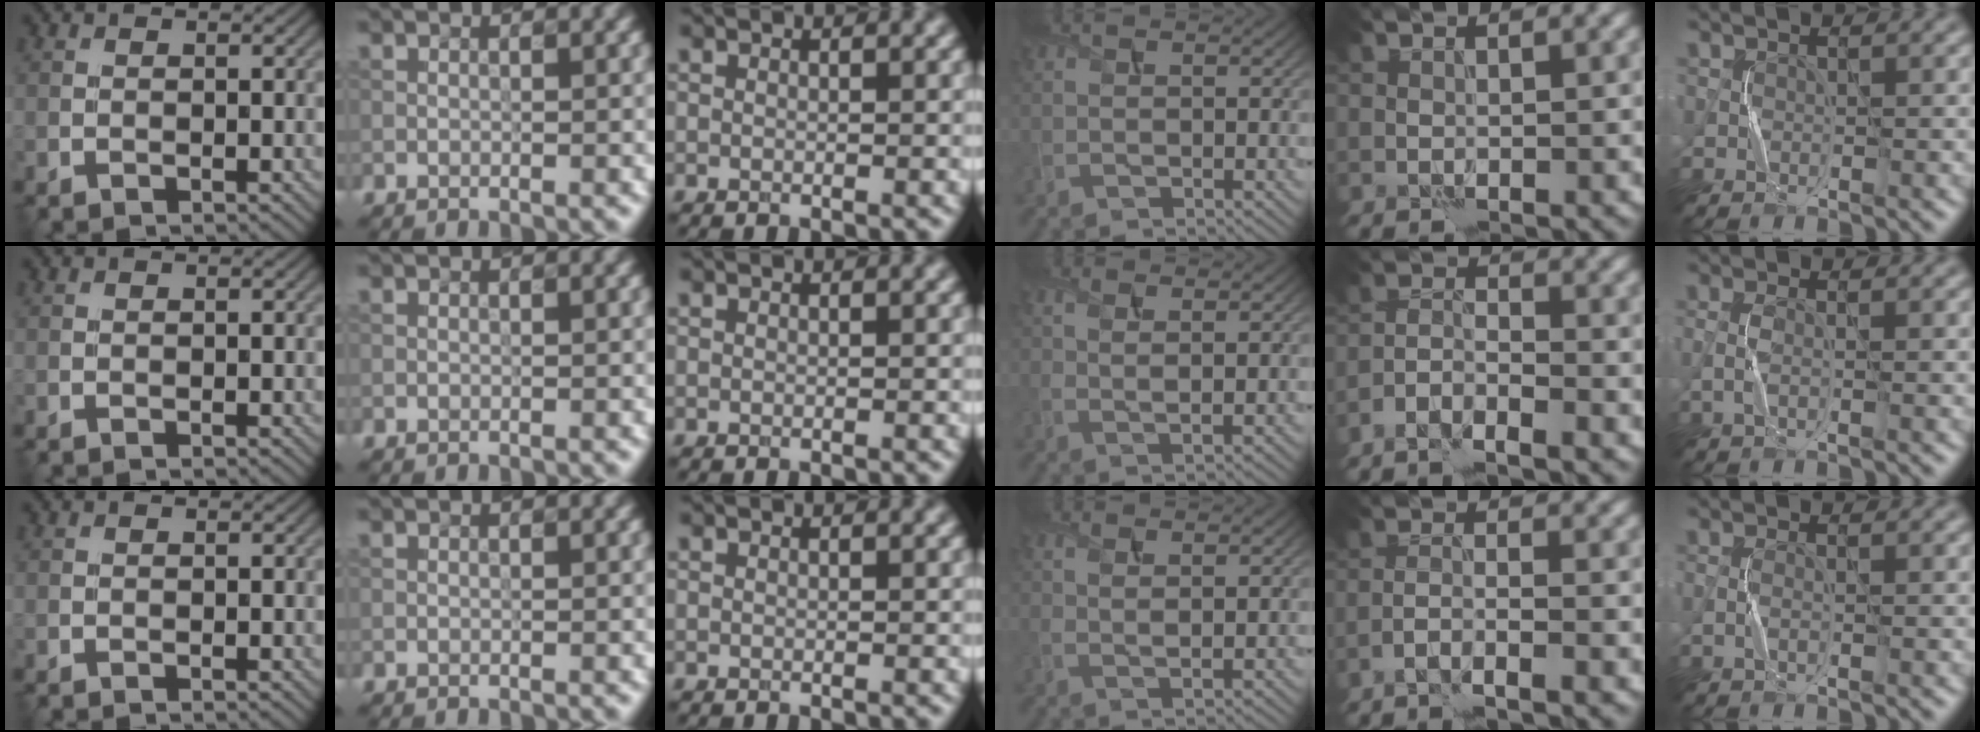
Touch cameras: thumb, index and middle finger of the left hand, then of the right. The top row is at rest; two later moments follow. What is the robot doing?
{"motion": "squeeze", "object": "sponge"}